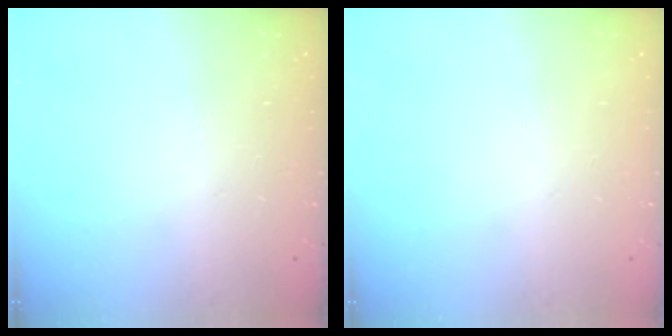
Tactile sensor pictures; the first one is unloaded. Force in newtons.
{"total": 0.0}